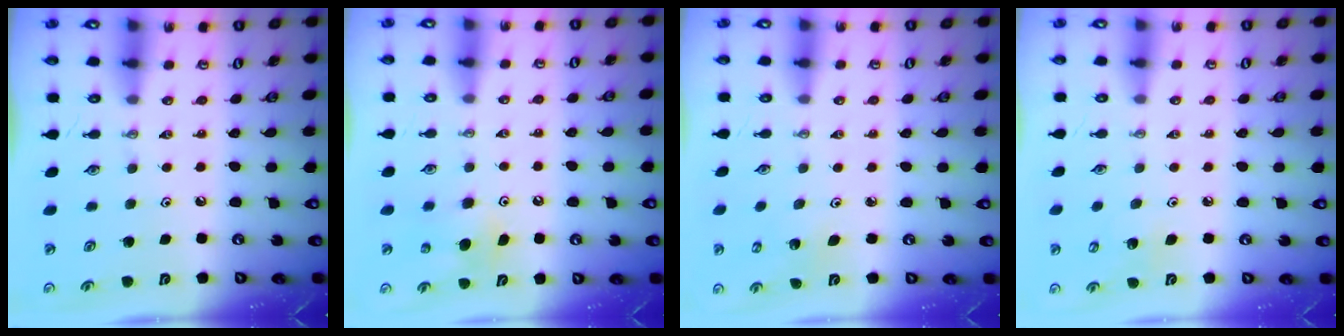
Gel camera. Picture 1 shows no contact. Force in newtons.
{"total": 6.3, "press": 6.2, "slide": 0.6}
{"total": 1.8, "press": 1.8, "slide": 0.1}
{"total": 5.5, "press": 5.5, "slide": 1.0}